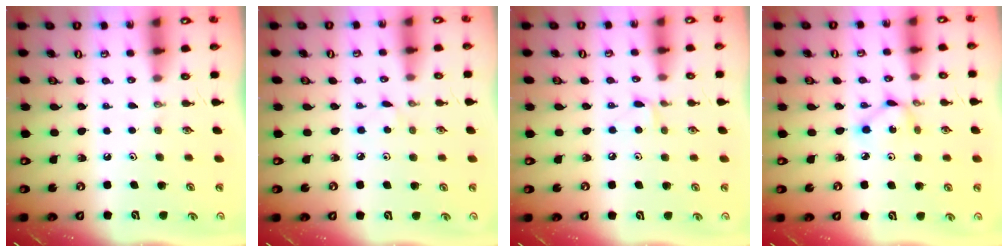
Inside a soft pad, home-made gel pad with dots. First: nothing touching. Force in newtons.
{"total": 2.3, "press": 2.3, "slide": 0.3}
{"total": 5.8, "press": 5.8, "slide": 0.6}
{"total": 3.1, "press": 3.1, "slide": 0.1}